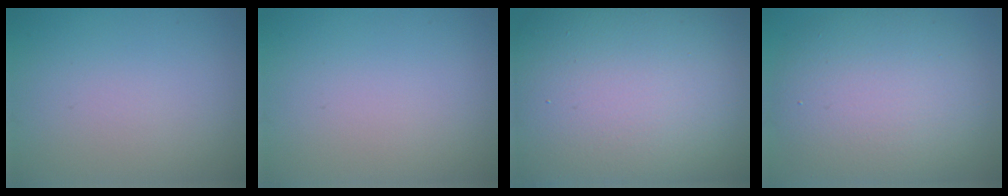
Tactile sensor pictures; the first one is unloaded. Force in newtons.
{"total": 0.0}
{"total": 22.1, "press": 22.0, "slide": 1.5}
{"total": 9.6, "press": 9.6, "slide": 0.2}